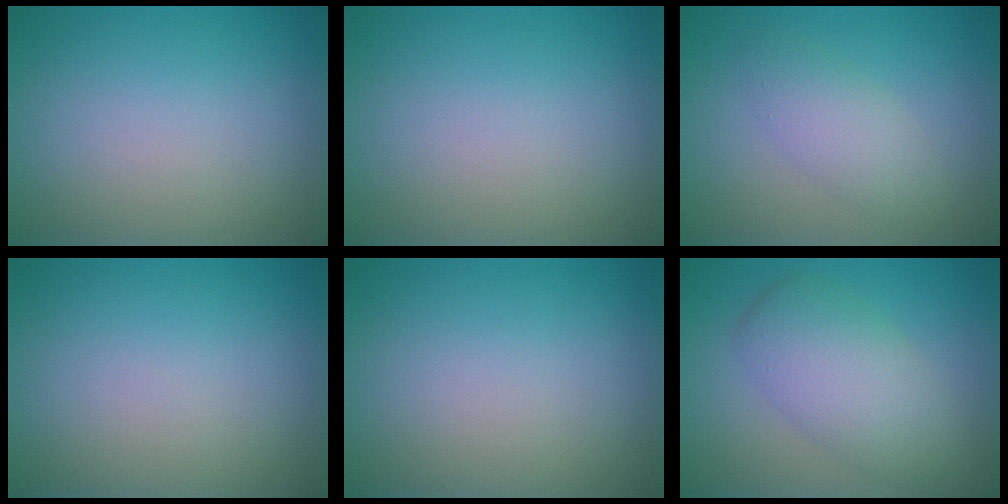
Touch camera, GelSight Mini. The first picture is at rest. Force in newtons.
{"total": 0.0}
{"total": 2.7, "press": 2.7, "slide": 0.2}
{"total": 0.0}
{"total": 0.0}
{"total": 5.3, "press": 5.3, "slide": 0.2}